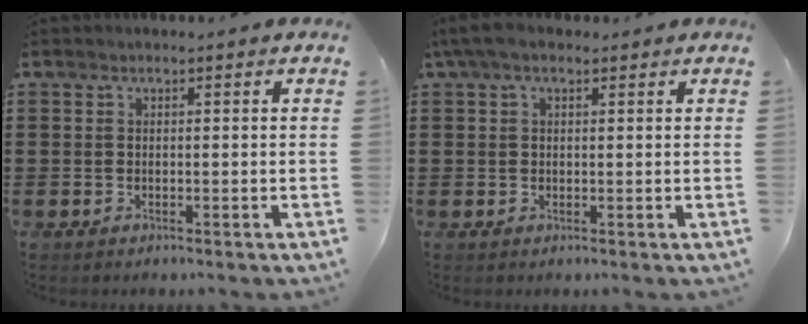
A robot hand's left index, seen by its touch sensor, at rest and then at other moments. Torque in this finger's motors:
{"motor_torque": [1.35, -0.78, 0.10, -0.01]}